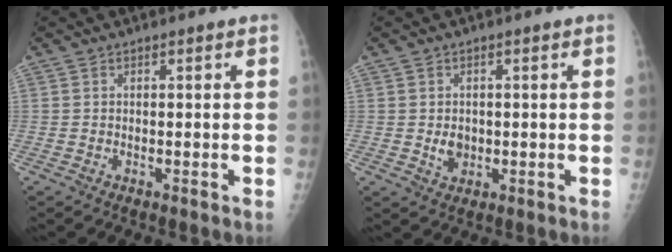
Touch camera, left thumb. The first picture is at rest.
{"total": 3.0, "force": [-0.3, 2.5, 1.6], "torque": [-0.015, 0.000, 0.002]}